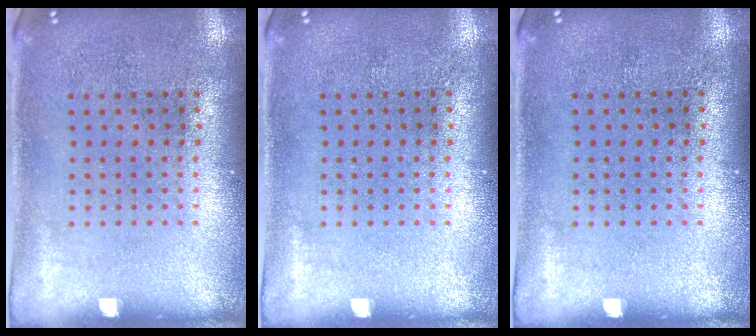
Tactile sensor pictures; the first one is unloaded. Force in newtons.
{"total": 0.0}
{"total": 0.0}